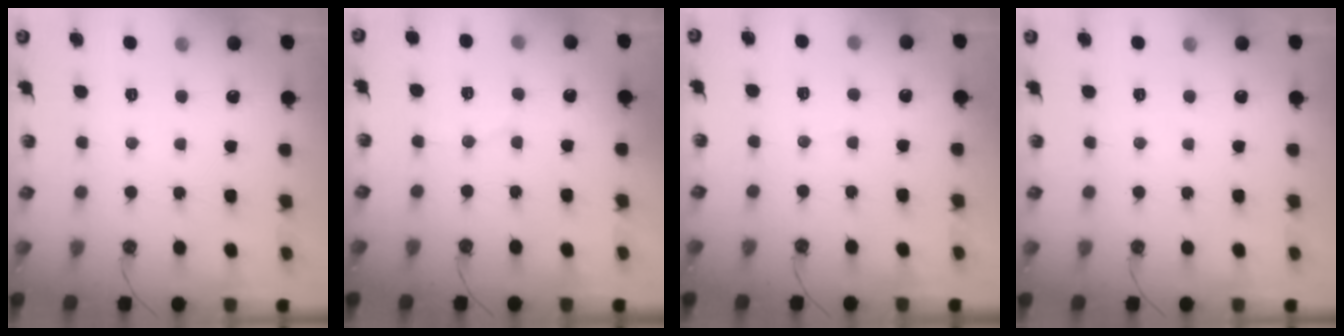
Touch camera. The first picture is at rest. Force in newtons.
{"total": 4.6, "press": 4.5, "slide": 0.9}
{"total": 2.6, "press": 2.6, "slide": 0.2}
{"total": 0.0}